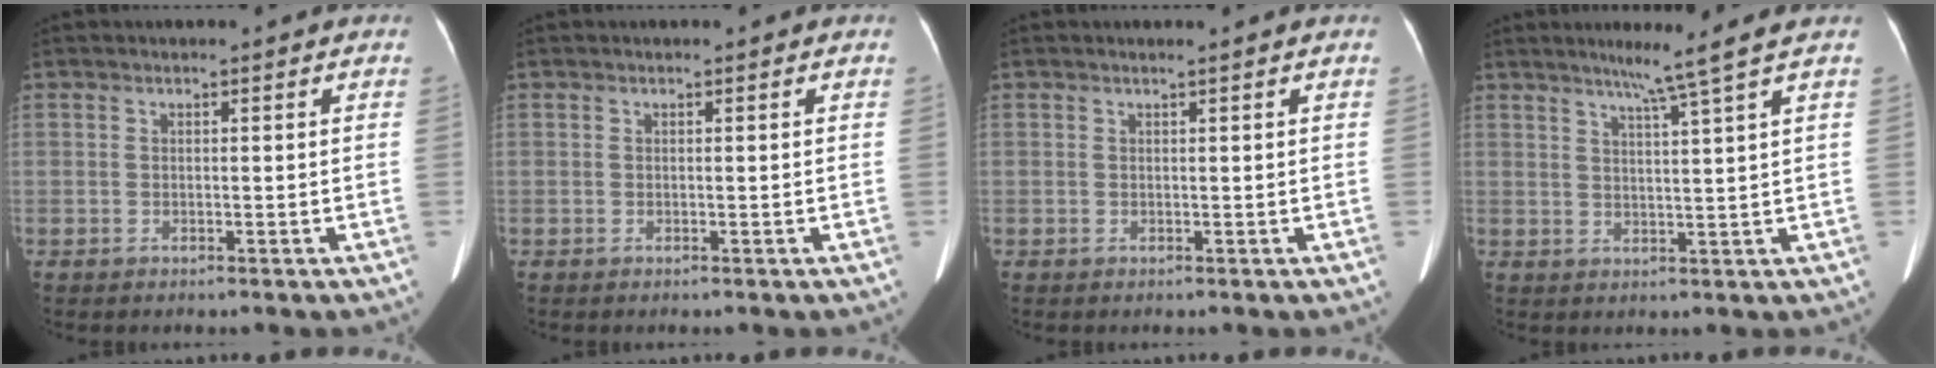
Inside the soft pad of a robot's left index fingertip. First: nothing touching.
{"total": 0.0}
{"total": 0.0}
{"total": 5.2, "force": [3.6, -2.0, 3.2], "torque": [-0.052, -0.006, 0.064]}